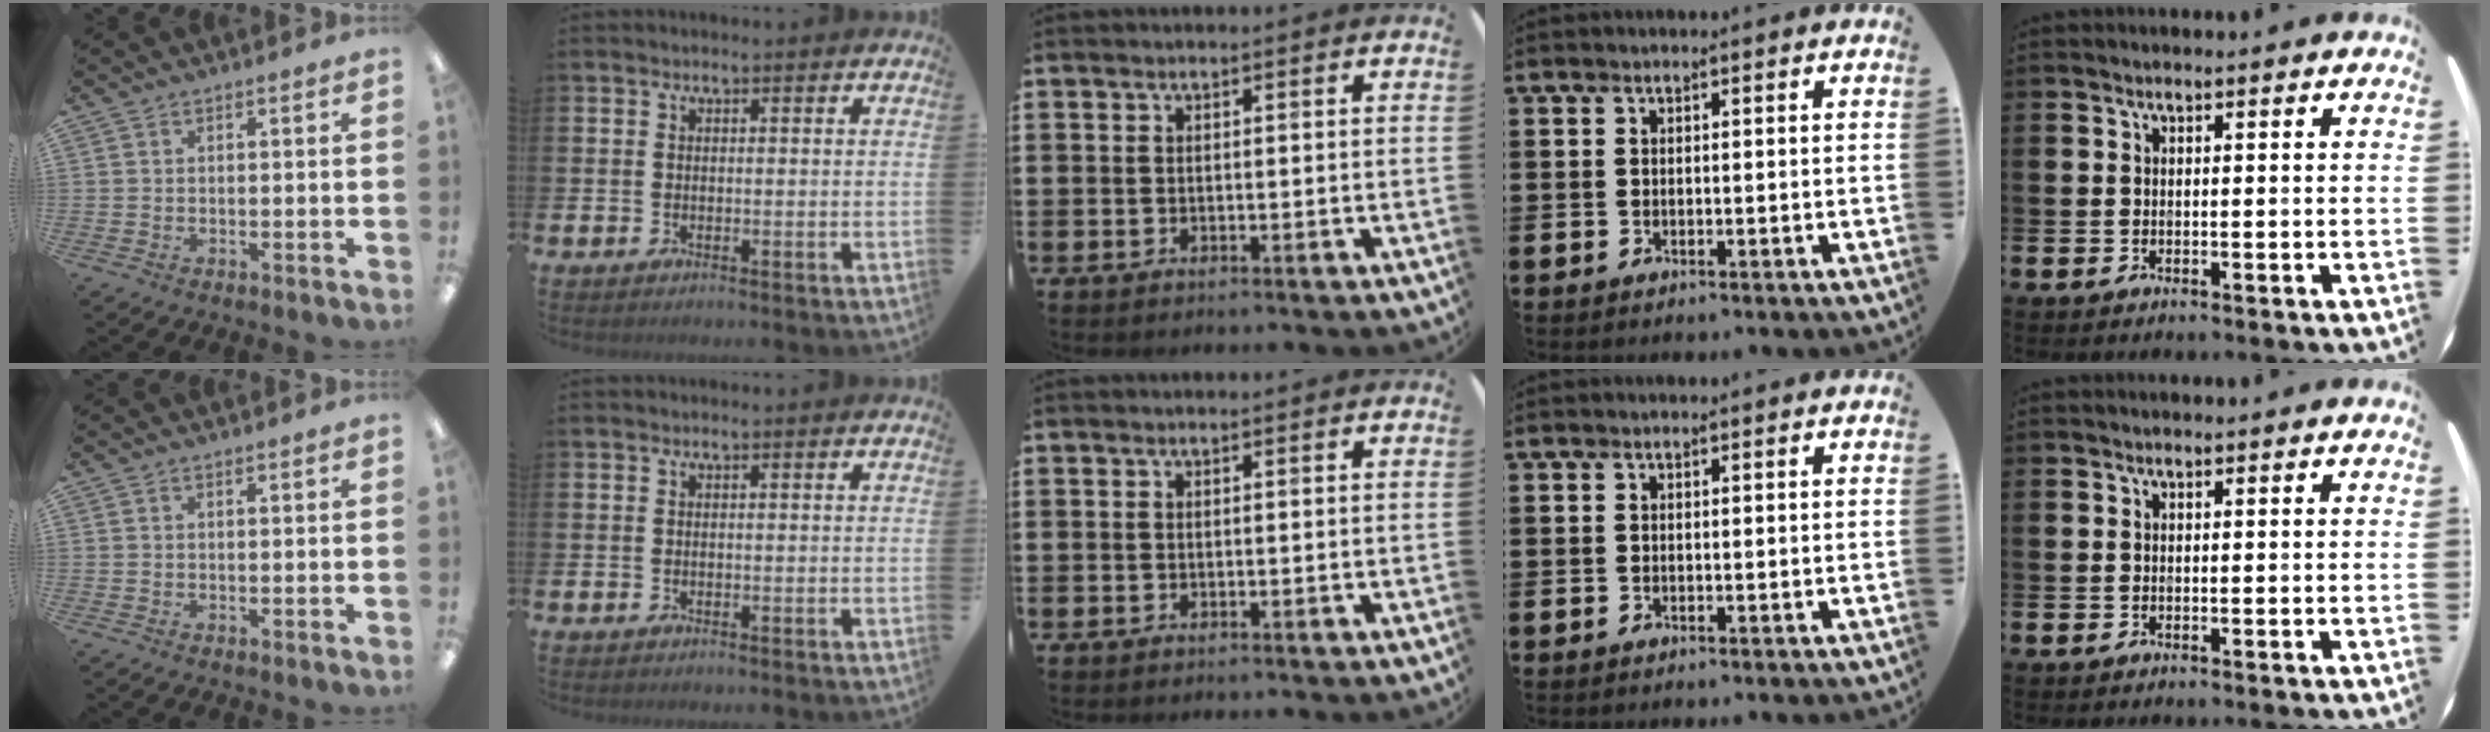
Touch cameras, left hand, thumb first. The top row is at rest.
{}